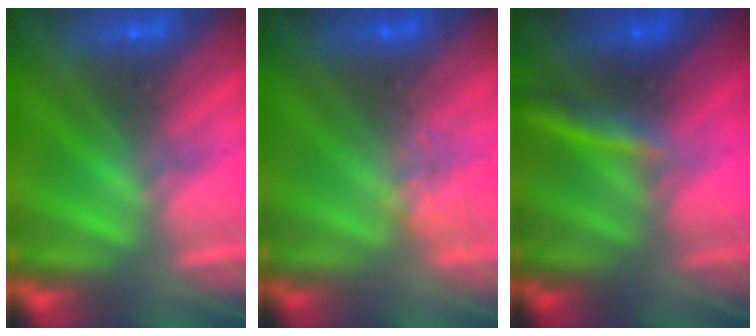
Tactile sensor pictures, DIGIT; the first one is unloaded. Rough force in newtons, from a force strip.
{"total": 2.4}
{"total": 2.9}